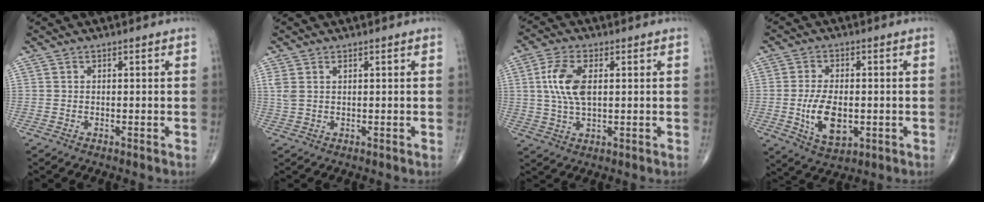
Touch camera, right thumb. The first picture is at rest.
{"total": 2.3, "force": [1.0, 1.0, 1.8], "torque": [-0.055, 0.011, 0.029]}
{"total": 8.5, "force": [1.5, 4.2, 7.3], "torque": [-0.161, 0.002, 0.030]}
{"total": 9.5, "force": [-1.5, 5.2, 7.9], "torque": [-0.134, -0.007, -0.018]}